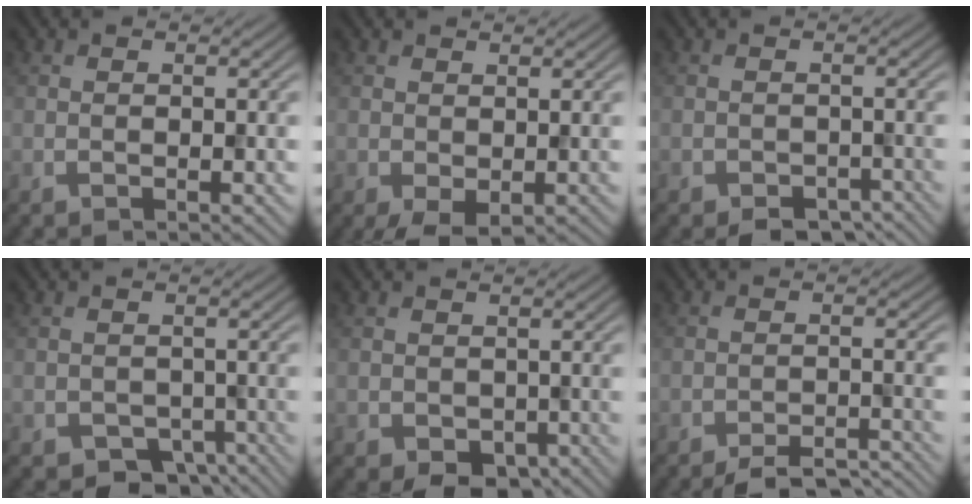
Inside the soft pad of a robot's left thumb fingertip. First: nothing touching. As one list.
[{"total": 3.1, "force": [-1.2, 1.8, 2.2], "torque": [-0.047, -0.011, -0.019]}, {"total": 3.2, "force": [-2.7, 1.5, 1.1], "torque": [-0.015, -0.009, -0.041]}, {"total": 3.5, "force": [-2.3, 2.5, 1.1], "torque": [-0.016, -0.012, -0.036]}, {"total": 2.7, "force": [-1.3, 2.0, 1.4], "torque": [-0.029, -0.016, -0.020]}, {"total": 6.3, "force": [-5.7, 1.2, 2.4], "torque": [-0.045, 0.003, -0.082]}]